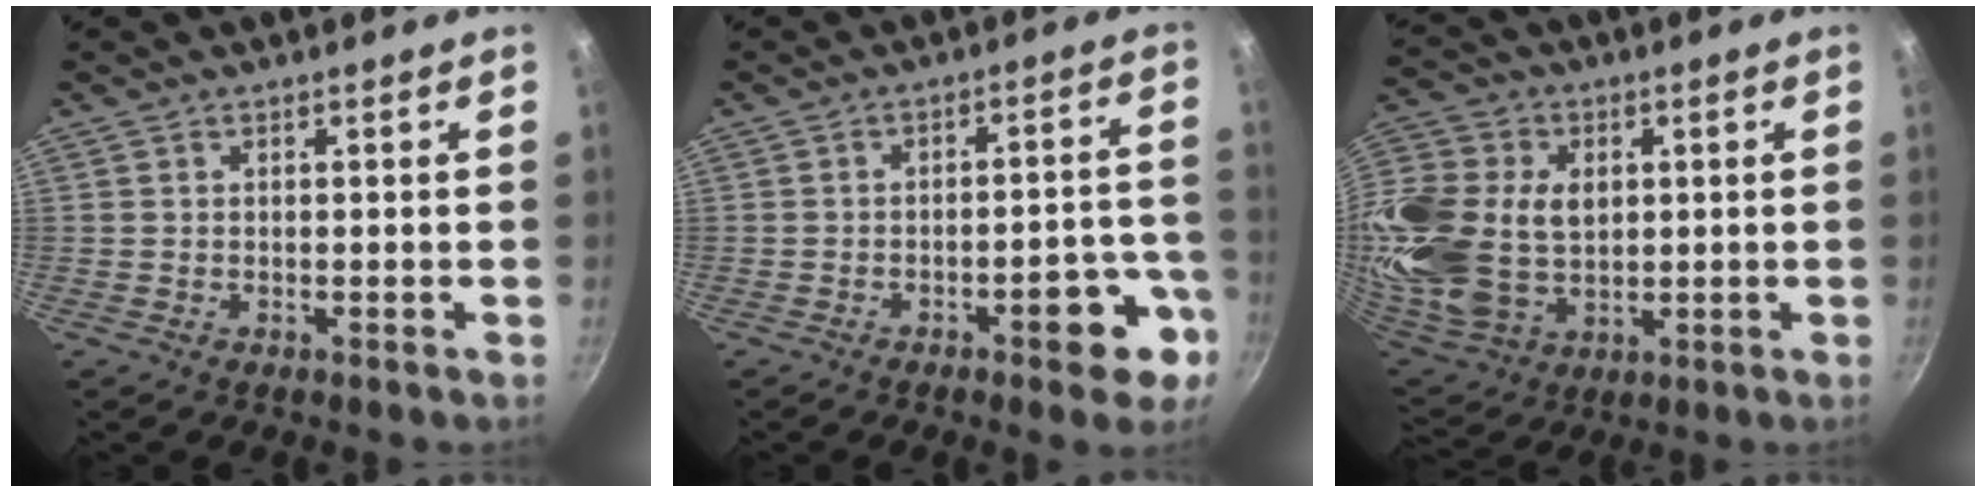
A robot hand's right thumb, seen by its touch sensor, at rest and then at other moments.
{"total": 9.8, "force": [-4.6, 3.7, 7.8], "torque": [-0.071, 0.039, -0.053]}
{"total": 25.8, "force": [2.5, 19.0, 17.3], "torque": [-0.400, 0.010, 0.057]}